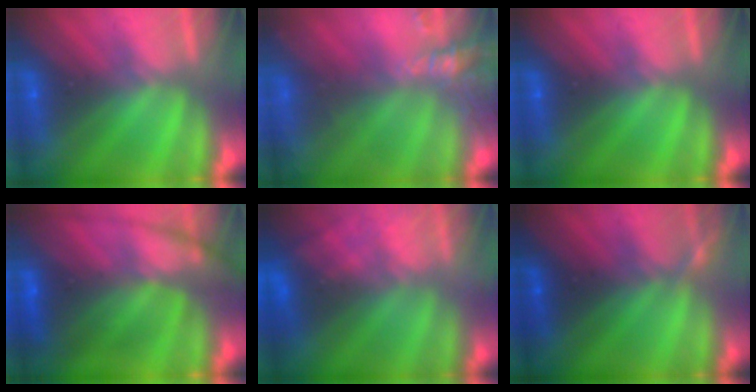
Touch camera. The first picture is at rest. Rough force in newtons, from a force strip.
{"total": 7.7}
{"total": 0.0}
{"total": 7.0}
{"total": 8.1}
{"total": 1.2}